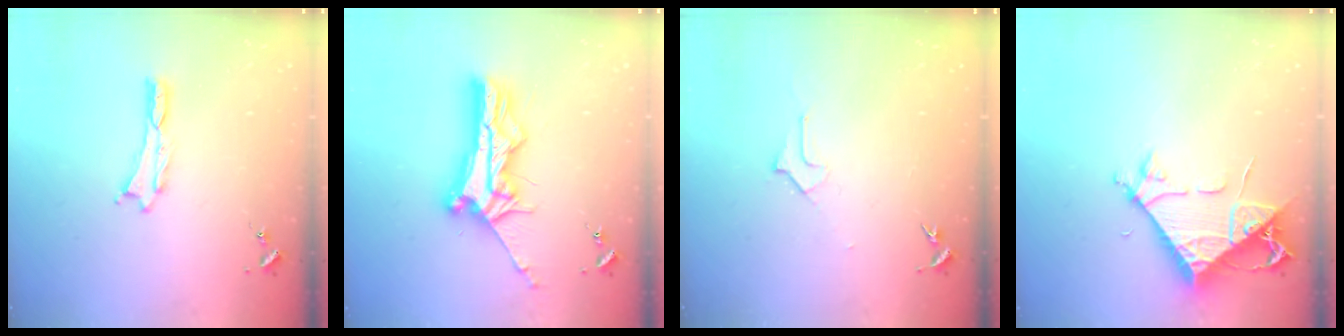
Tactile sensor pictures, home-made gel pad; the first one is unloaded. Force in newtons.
{"total": 10.4, "press": 10.4, "slide": 1.0}
{"total": 1.6, "press": 1.6, "slide": 0.1}
{"total": 7.7, "press": 7.6, "slide": 0.9}